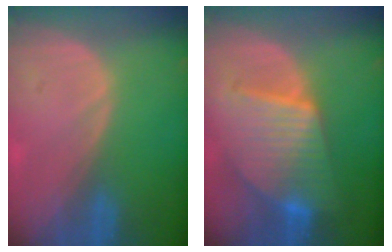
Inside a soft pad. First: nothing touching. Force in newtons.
{"total": 9.4, "press": 9.4, "slide": 0.8}